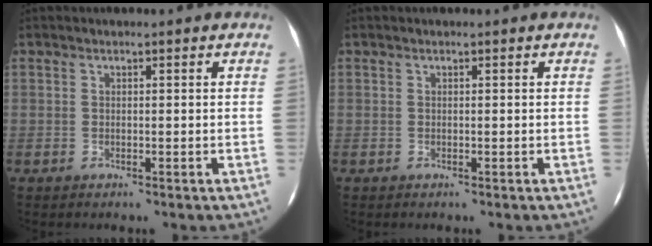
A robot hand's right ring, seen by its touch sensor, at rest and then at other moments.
{"total": 0.0}